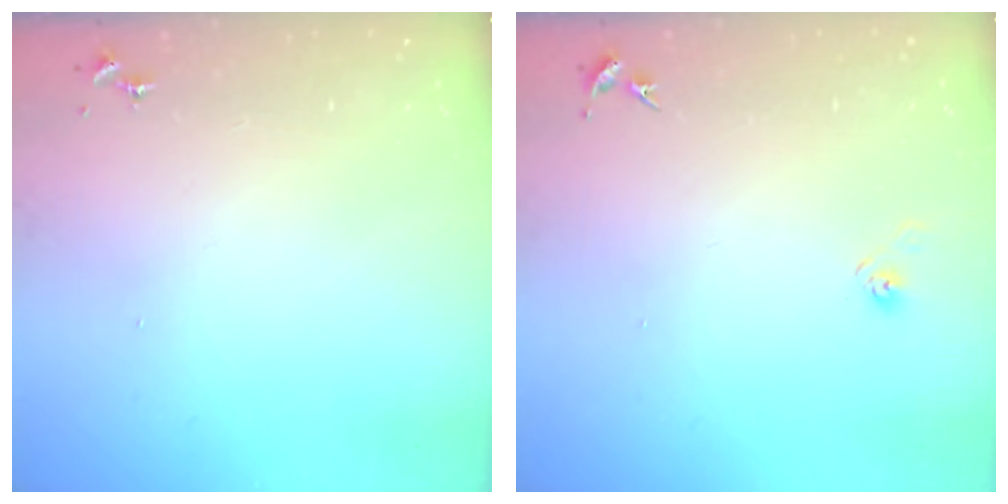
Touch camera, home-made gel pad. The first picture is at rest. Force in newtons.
{"total": 2.8, "press": 2.6, "slide": 1.1}